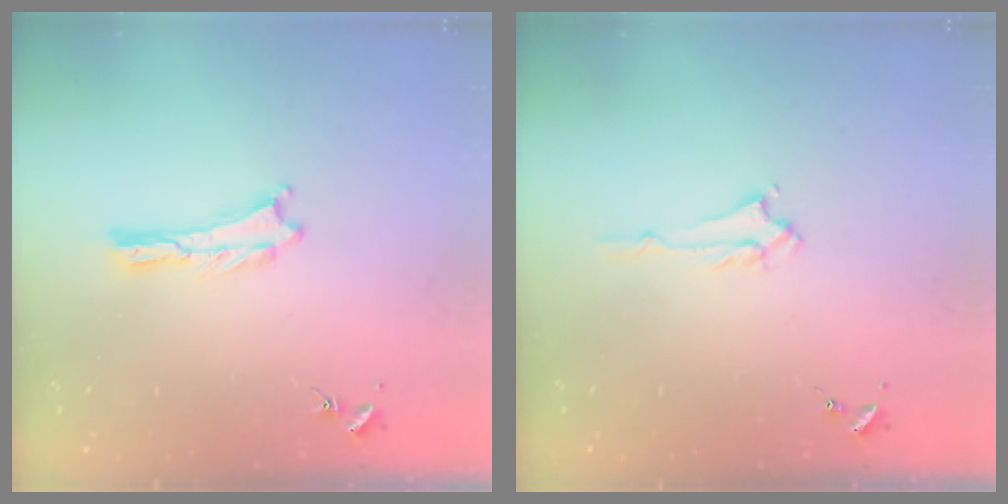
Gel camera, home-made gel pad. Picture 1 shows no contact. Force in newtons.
{"total": 1.4, "press": 1.4, "slide": 0.3}